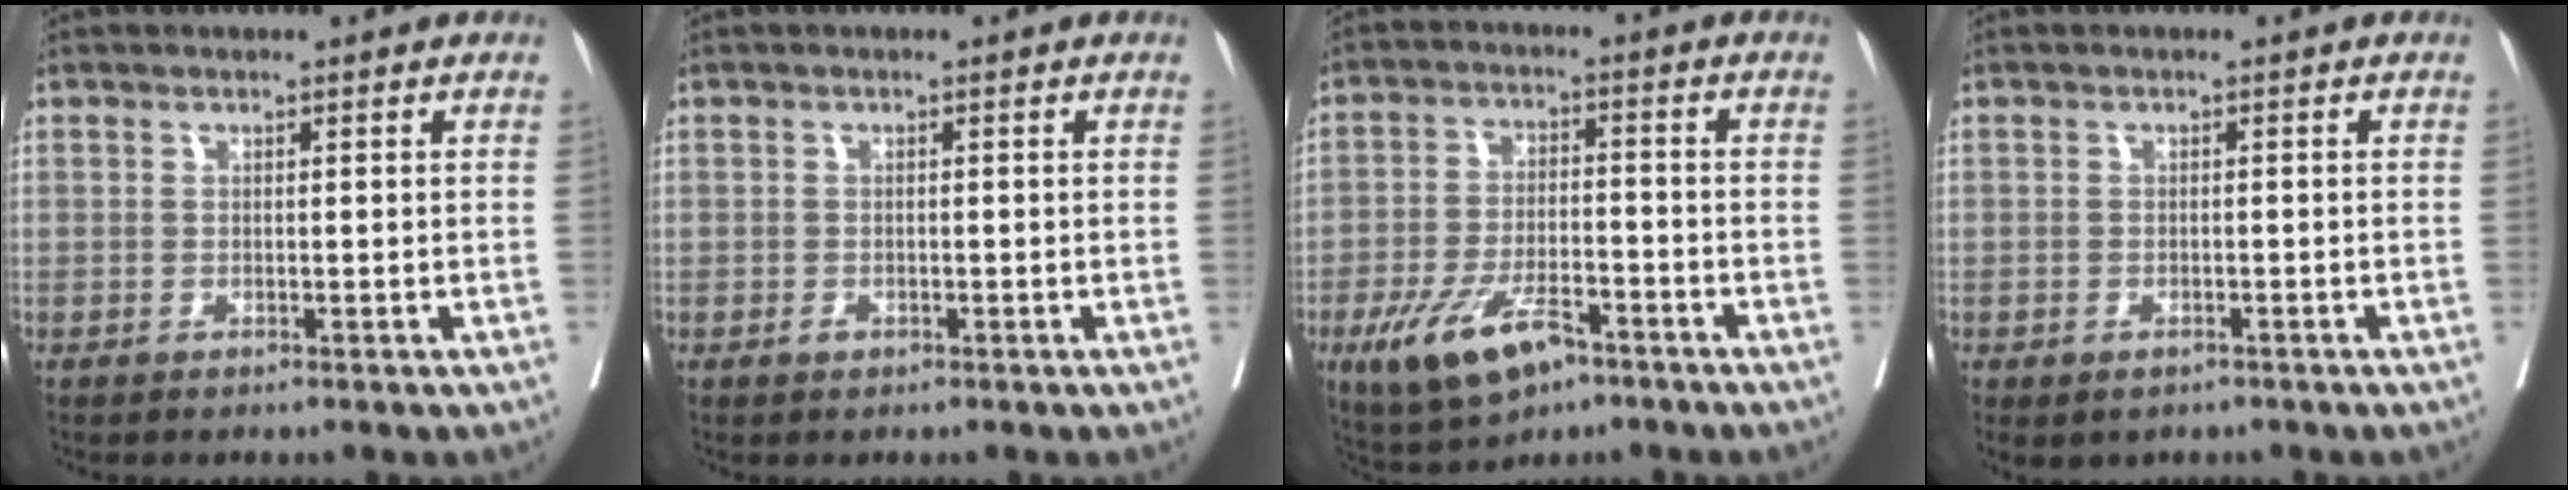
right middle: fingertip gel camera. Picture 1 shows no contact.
{"total": 0.7, "force": [-0.4, 0.5, 0.3], "torque": [-0.005, 0.001, -0.005]}
{"total": 10.2, "force": [-5.9, 4.0, 7.3], "torque": [-0.147, -0.008, -0.098]}
{"total": 2.9, "force": [-2.0, 1.6, 1.3], "torque": [-0.019, -0.005, -0.024]}